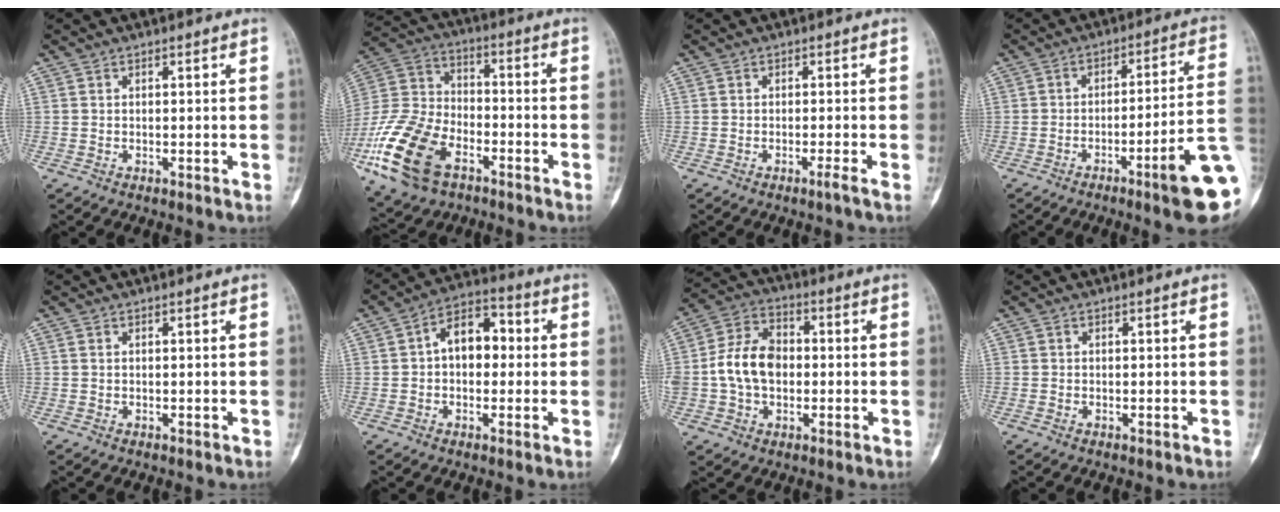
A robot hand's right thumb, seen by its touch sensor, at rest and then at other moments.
{"total": 19.2, "force": [-9.2, 11.3, 12.5], "torque": [-0.255, 0.038, -0.175]}
{"total": 1.3, "force": [-0.8, -0.4, 0.9], "torque": [-0.021, -0.002, -0.017]}
{"total": 14.2, "force": [-5.7, 1.0, 13.0], "torque": [-0.142, 0.031, -0.080]}
{"total": 0.0}
{"total": 9.2, "force": [0.5, 6.2, 6.9], "torque": [-0.079, 0.031, -0.004]}
{"total": 11.2, "force": [-0.7, 8.2, 7.7], "torque": [-0.124, 0.032, -0.019]}
{"total": 0.0}